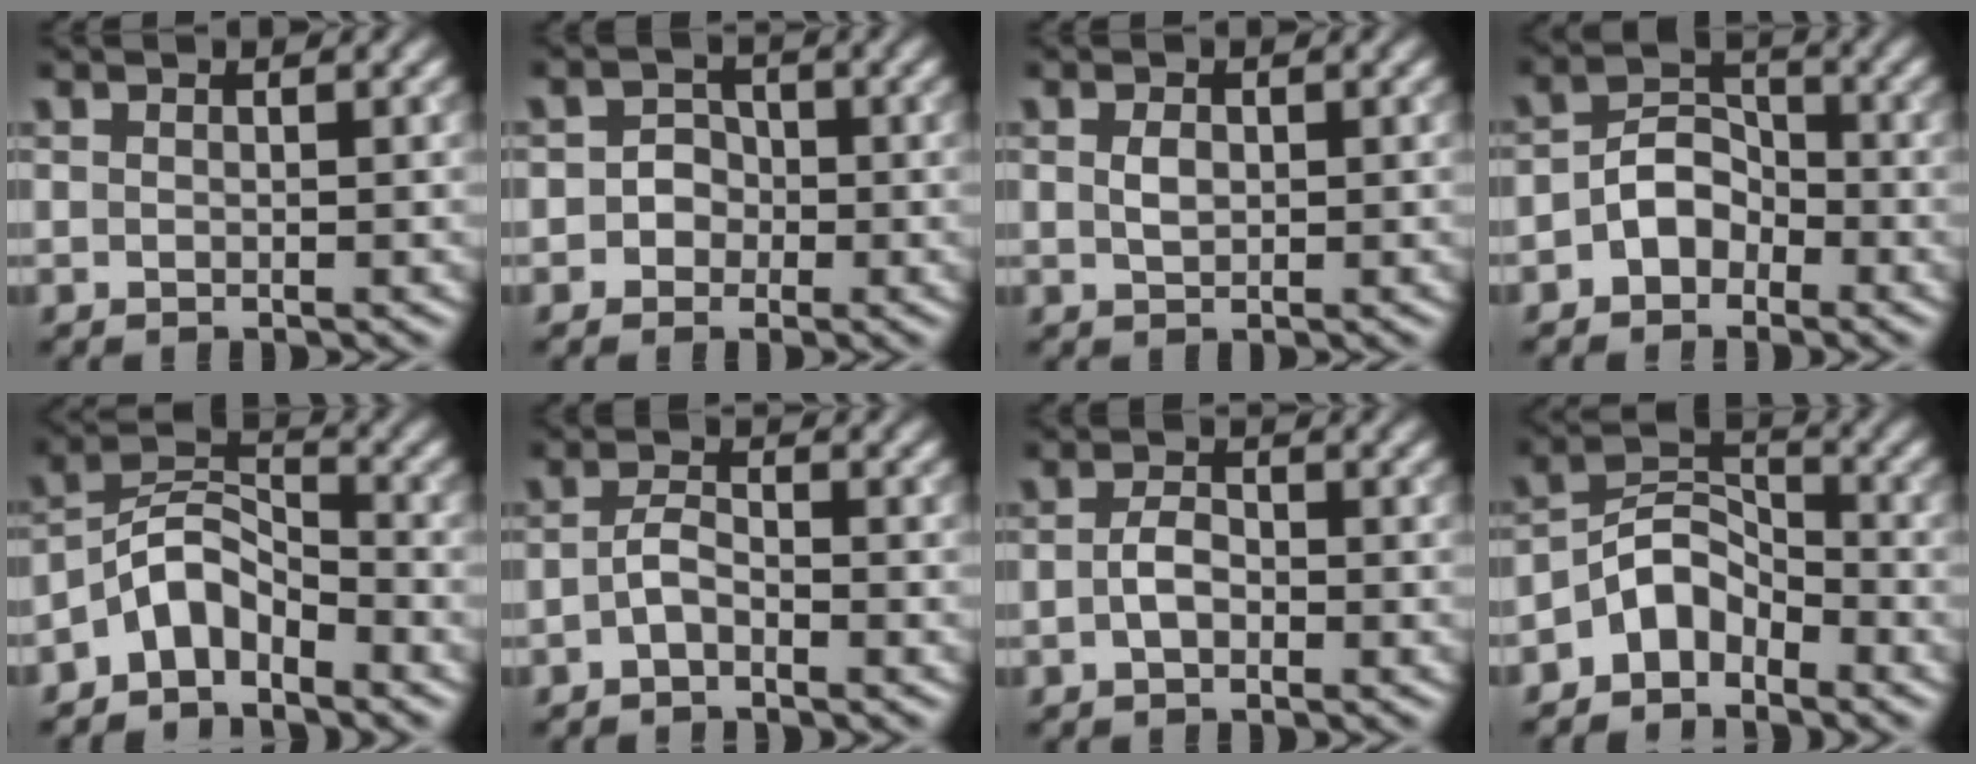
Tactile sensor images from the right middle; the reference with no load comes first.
{"total": 2.2, "force": [-0.4, 2.0, 0.6], "torque": [0.016, 0.004, -0.019]}
{"total": 1.4, "force": [0.2, 0.9, 1.0], "torque": [-0.023, 0.000, 0.004]}
{"total": 3.2, "force": [-1.6, 2.3, 1.5], "torque": [-0.021, 0.012, -0.032]}
{"total": 4.3, "force": [-3.2, 2.0, 2.1], "torque": [-0.033, 0.016, -0.073]}
{"total": 1.7, "force": [-0.8, 0.7, 1.3], "torque": [-0.028, 0.005, -0.020]}
{"total": 1.8, "force": [-0.5, 1.1, 1.4], "torque": [-0.030, 0.003, -0.014]}
{"total": 4.2, "force": [-3.0, 2.3, 1.9], "torque": [-0.028, 0.013, -0.068]}